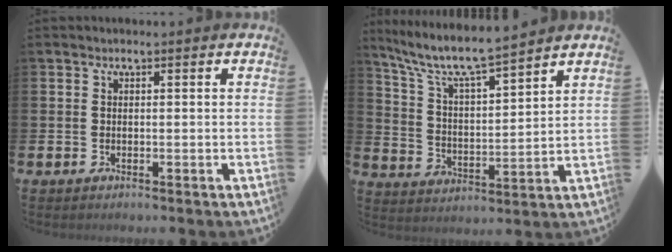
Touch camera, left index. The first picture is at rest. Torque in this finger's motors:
{"motor_torque": [0.63, -0.64, 0.18, 0.21]}